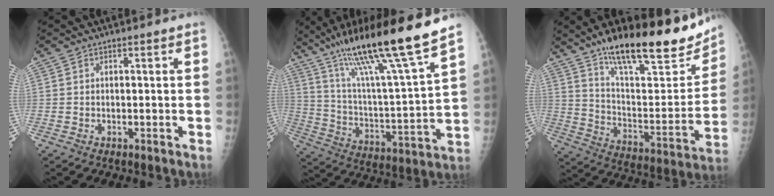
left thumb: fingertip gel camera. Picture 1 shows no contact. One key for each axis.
{"total": 23.6, "fx": 17.1, "fy": 1.2, "fz": 16.2, "tx": -0.258, "ty": -0.061, "tz": 0.301}
{"total": 26.4, "fx": 18.5, "fy": 7.6, "fz": 17.2, "tx": -0.221, "ty": -0.075, "tz": 0.295}